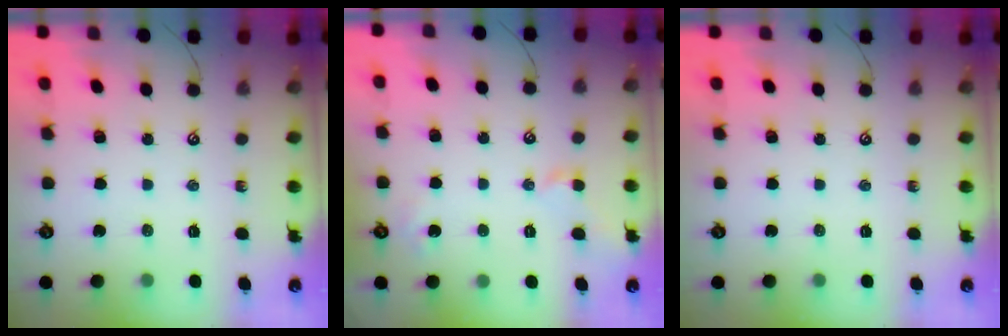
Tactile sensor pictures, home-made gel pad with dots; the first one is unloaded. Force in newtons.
{"total": 1.1, "press": 0.9, "slide": 0.7}
{"total": 0.0}